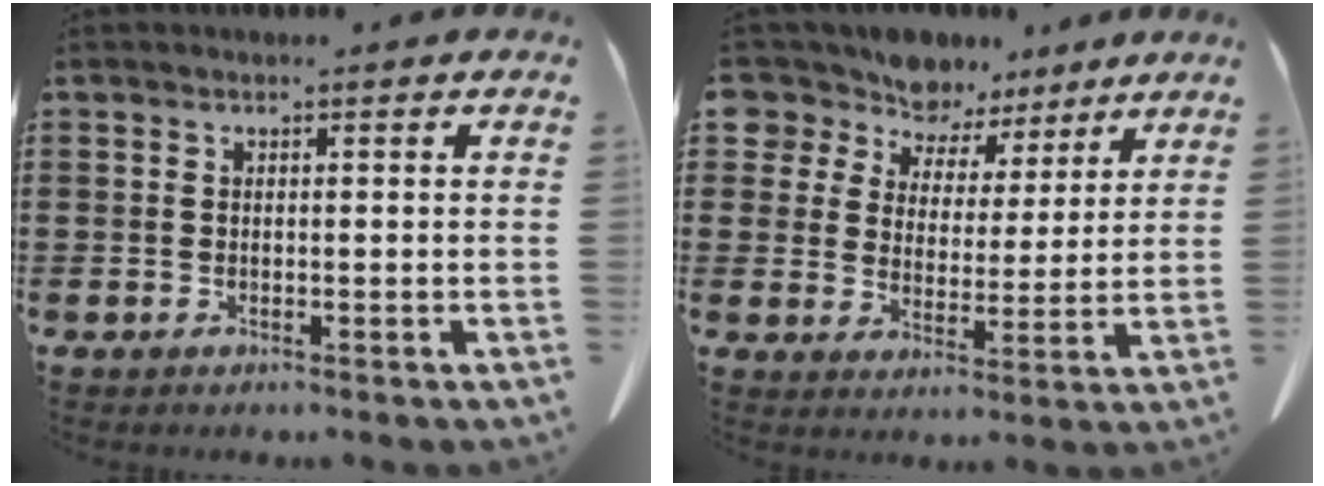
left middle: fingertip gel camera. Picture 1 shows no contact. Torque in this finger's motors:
{"motor_torque": [1.86, 0.27, 0.16, 0.04]}